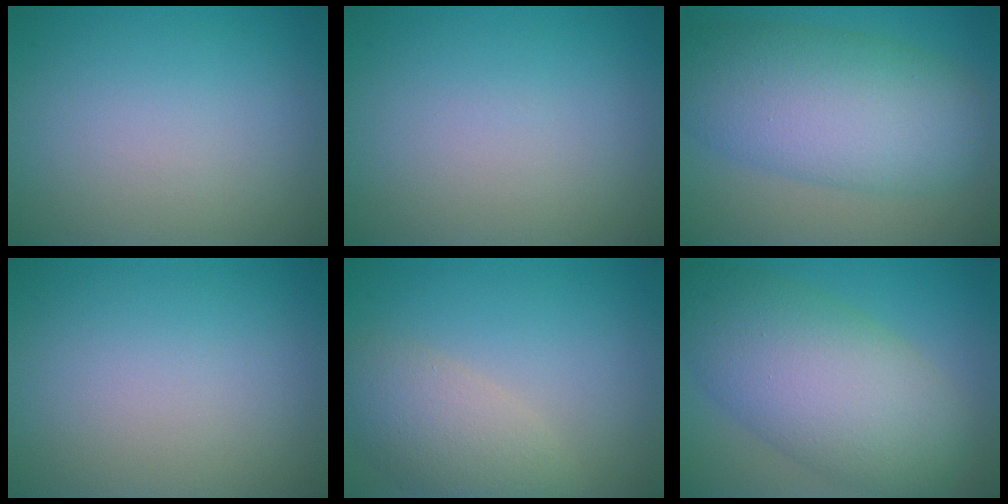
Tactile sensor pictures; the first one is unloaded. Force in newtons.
{"total": 0.0}
{"total": 9.6, "press": 9.6, "slide": 0.4}
{"total": 0.0}
{"total": 4.7, "press": 4.7, "slide": 0.5}
{"total": 10.3, "press": 10.2, "slide": 0.5}